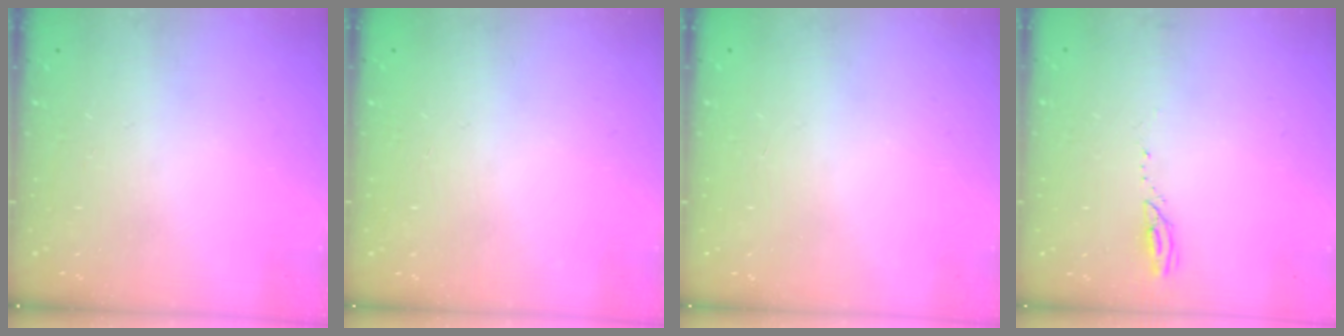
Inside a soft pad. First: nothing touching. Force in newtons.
{"total": 0.0}
{"total": 0.0}
{"total": 2.4, "press": 2.4, "slide": 0.3}